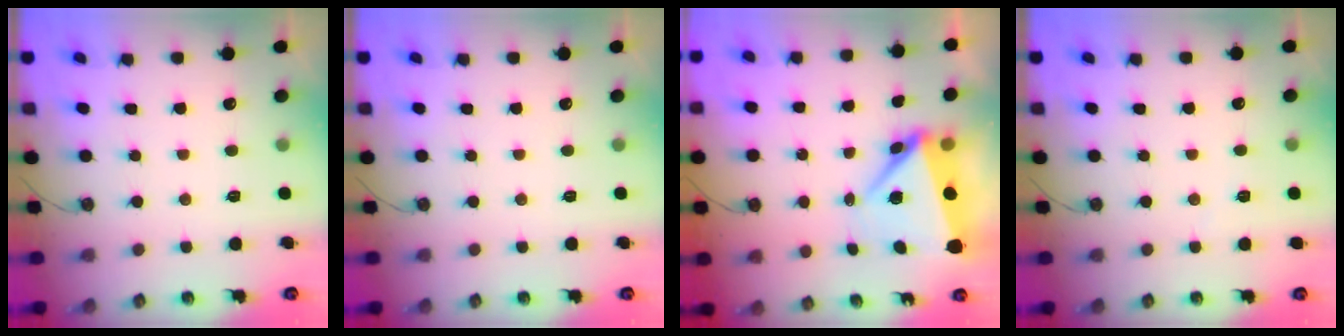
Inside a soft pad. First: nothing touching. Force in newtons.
{"total": 0.0}
{"total": 7.4, "press": 7.2, "slide": 1.7}
{"total": 2.9, "press": 1.5, "slide": 2.5}